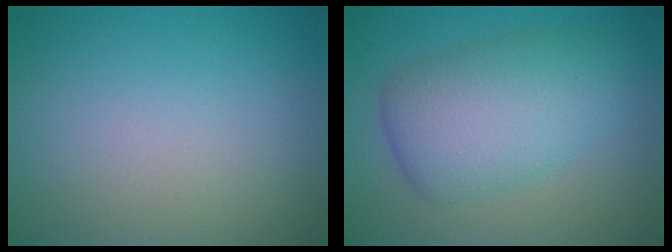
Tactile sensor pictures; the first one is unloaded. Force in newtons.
{"total": 6.9, "press": 6.9, "slide": 0.2}